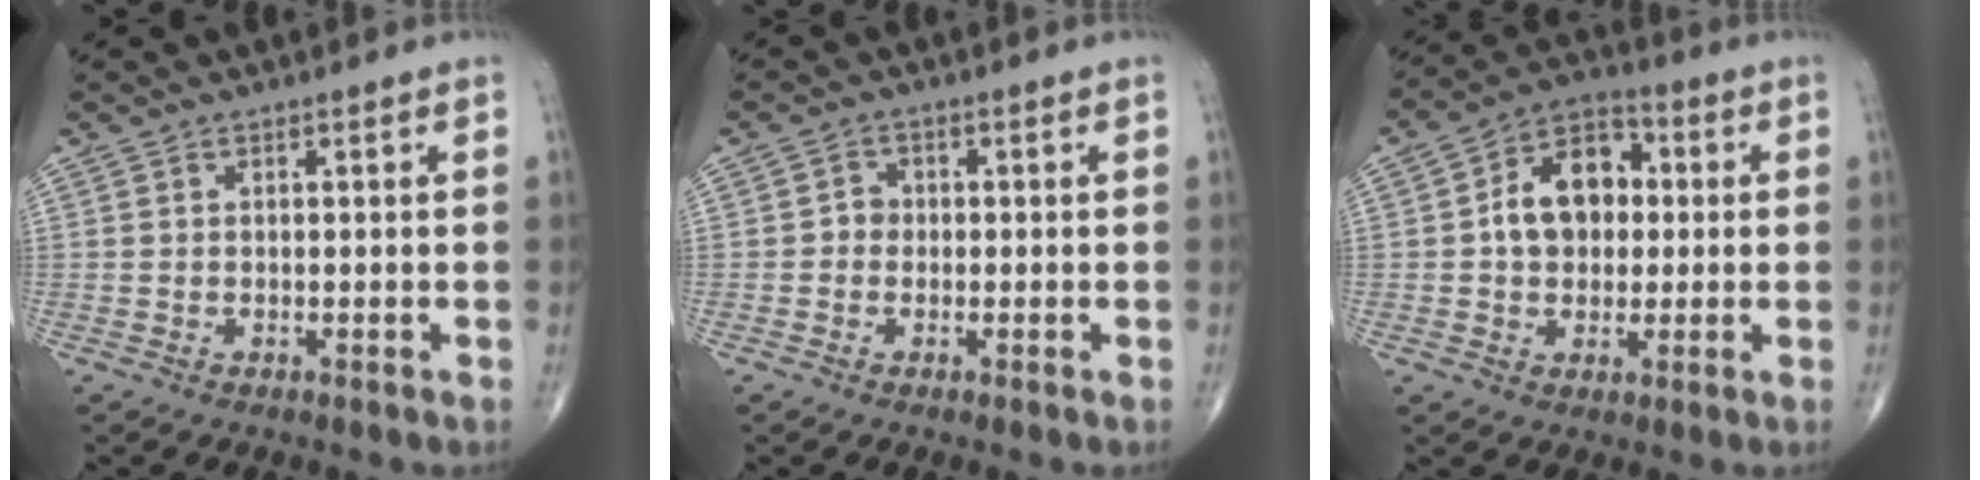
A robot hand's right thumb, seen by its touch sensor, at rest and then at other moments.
{"total": 2.0, "force": [-0.4, 1.8, 0.8], "torque": [0.003, 0.008, -0.012]}
{"total": 11.7, "force": [1.0, 8.4, 8.1], "torque": [-0.102, 0.023, 0.007]}